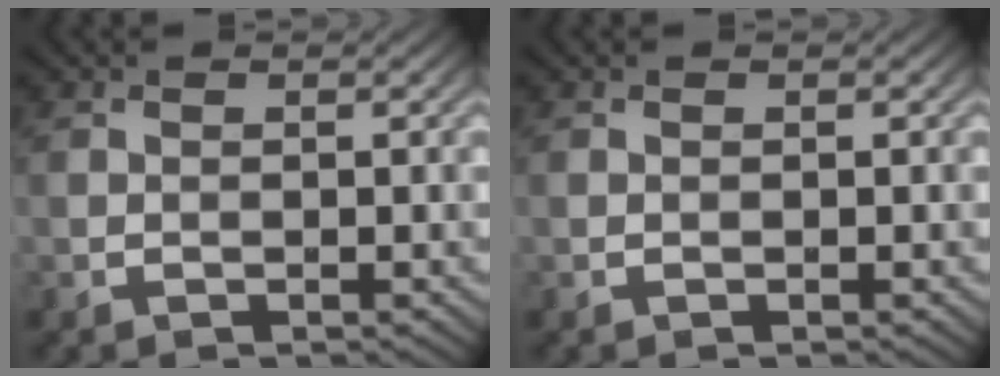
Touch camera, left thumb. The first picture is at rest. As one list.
[{"total": 0.0}]